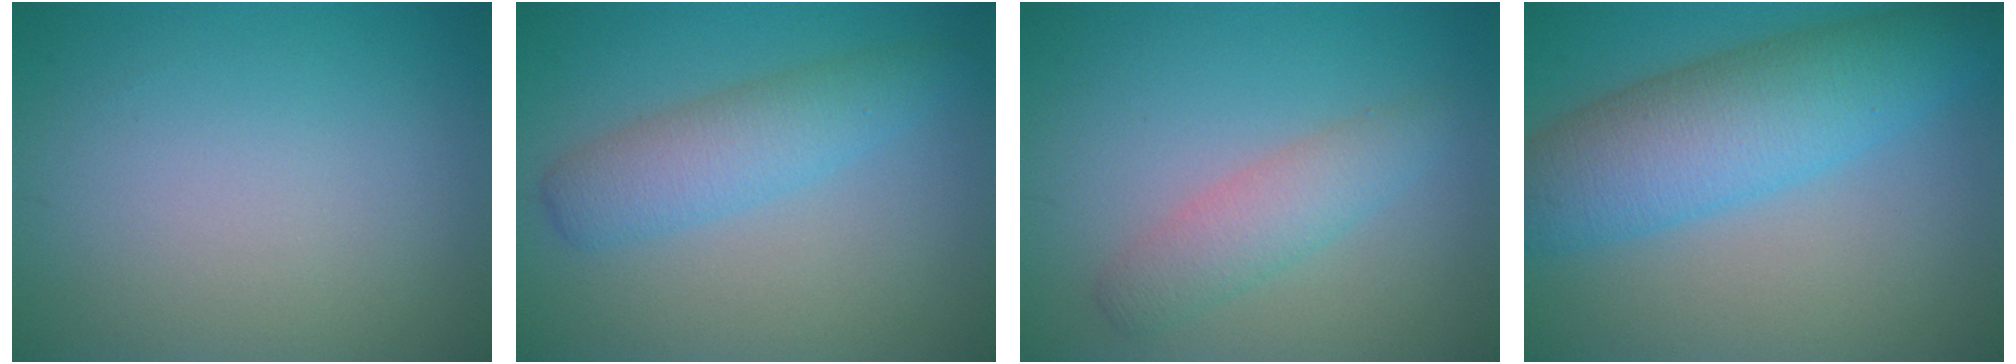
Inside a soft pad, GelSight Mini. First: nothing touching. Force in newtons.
{"total": 4.0, "press": 4.0, "slide": 0.1}
{"total": 2.9, "press": 2.9, "slide": 0.1}
{"total": 8.4, "press": 8.4, "slide": 0.2}